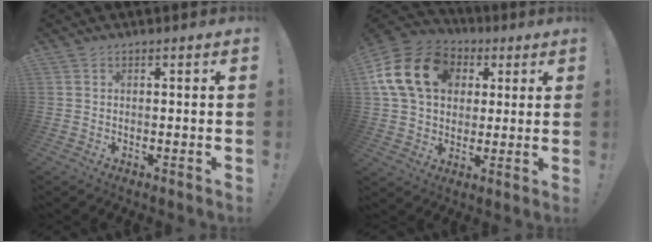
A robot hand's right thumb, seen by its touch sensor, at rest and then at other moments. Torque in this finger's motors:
{"motor_torque": [2.03, 2.32, 0.14, 0.14, 0.33]}